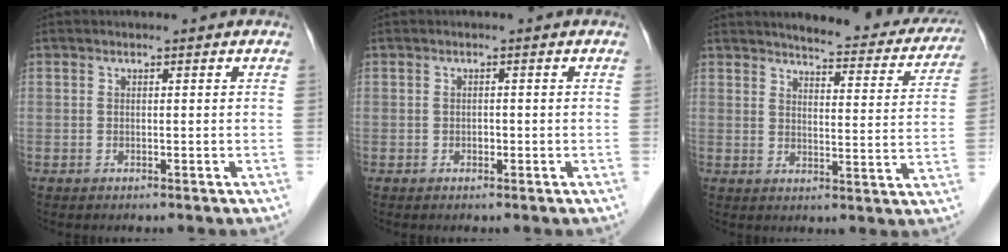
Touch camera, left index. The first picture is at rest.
{"total": 0.7, "force": [-0.2, 0.5, 0.4], "torque": [-0.007, 0.002, -0.005]}
{"total": 17.5, "force": [16.1, 3.3, 6.1], "torque": [-0.052, -0.041, 0.175]}